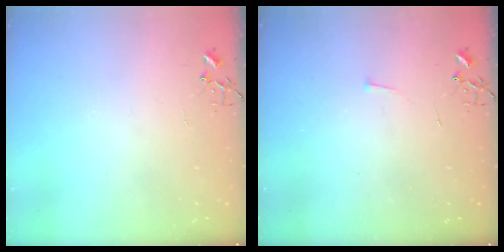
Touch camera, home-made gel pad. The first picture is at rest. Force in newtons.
{"total": 3.0, "press": 2.9, "slide": 0.3}